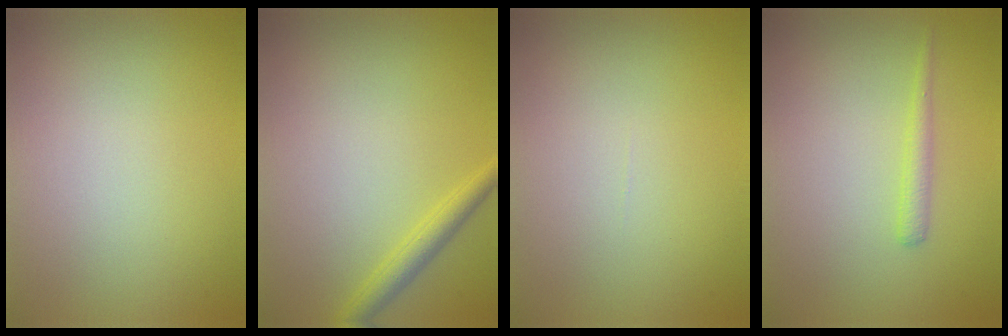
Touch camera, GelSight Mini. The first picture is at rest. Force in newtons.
{"total": 2.0, "press": 2.0, "slide": 0.1}
{"total": 0.0}
{"total": 1.3, "press": 1.3, "slide": 0.1}